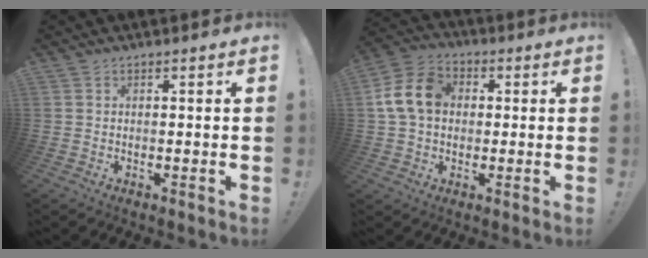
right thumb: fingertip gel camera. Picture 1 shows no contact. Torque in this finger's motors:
{"motor_torque": [0.44, 0.33, 0.97, -0.13, 0.05]}